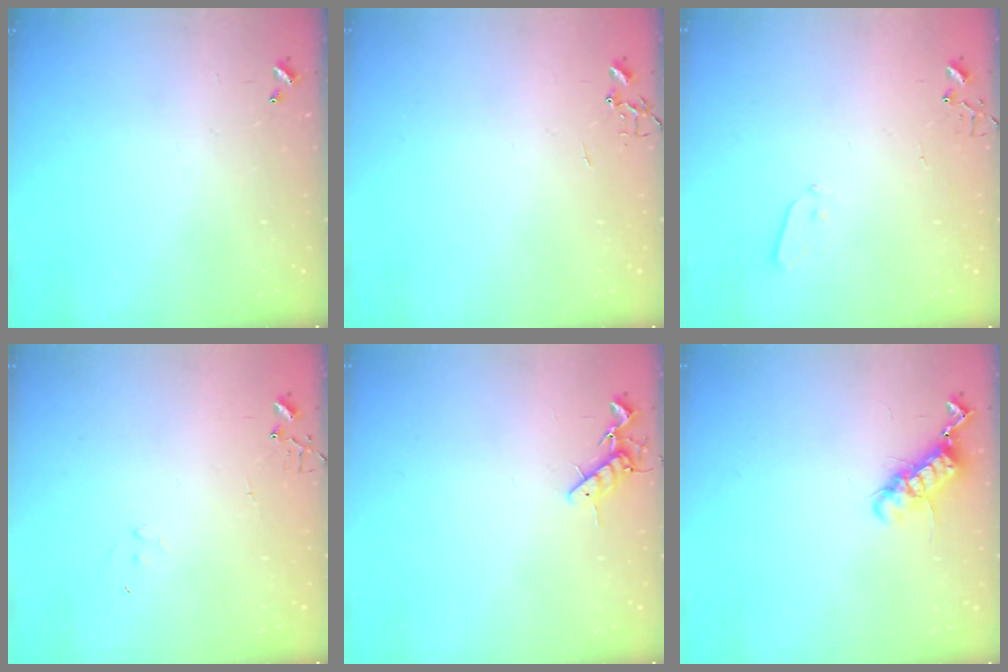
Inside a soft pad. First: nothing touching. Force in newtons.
{"total": 0.0}
{"total": 3.6, "press": 3.6, "slide": 0.6}
{"total": 6.8, "press": 6.8, "slide": 0.5}
{"total": 8.0, "press": 7.9, "slide": 1.4}
{"total": 11.8, "press": 11.7, "slide": 1.4}